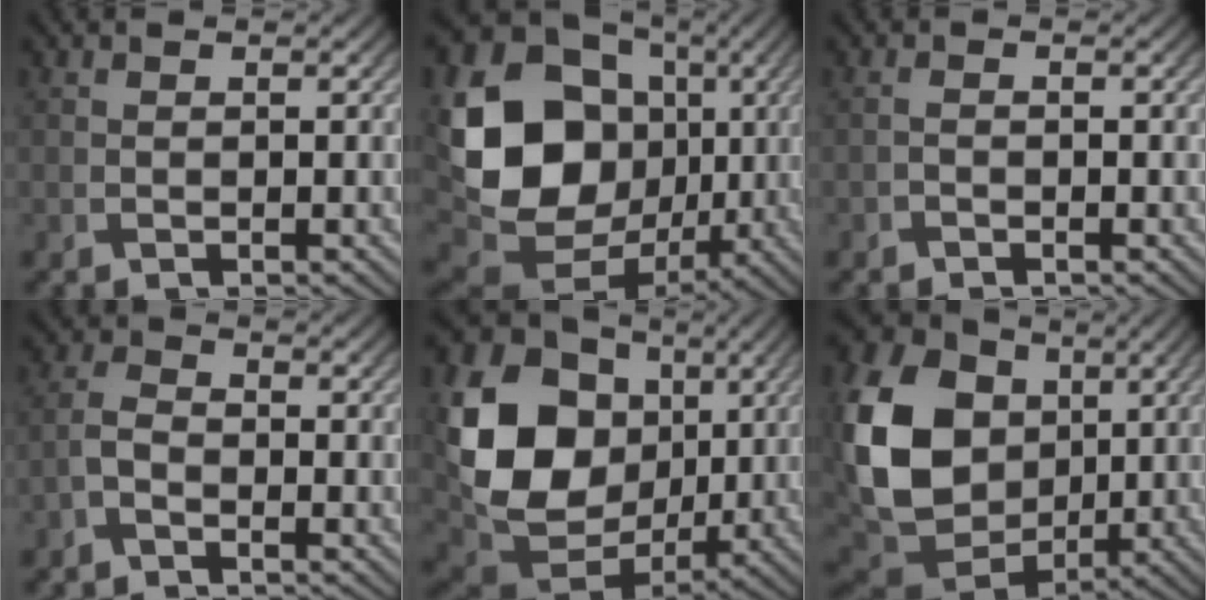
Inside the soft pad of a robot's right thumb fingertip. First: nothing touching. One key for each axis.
{"total": 18.9, "fx": 0.9, "fy": 15.3, "fz": 11.1, "tx": -0.251, "ty": -0.036, "tz": 0.025}
{"total": 0.6, "fx": -0.5, "fy": 0.1, "fz": 0.3, "tx": -0.006, "ty": 0.001, "tz": -0.011}
{"total": 2.5, "fx": -1.6, "fy": 1.1, "fz": 1.5, "tx": -0.036, "ty": 0.005, "tz": -0.042}
{"total": 17.1, "fx": 2.2, "fy": 13.6, "fz": 10.2, "tx": -0.237, "ty": -0.005, "tz": 0.043}
{"total": 18.9, "fx": 2.1, "fy": 14.7, "fz": 11.6, "tx": -0.297, "ty": -0.007, "tz": 0.059}